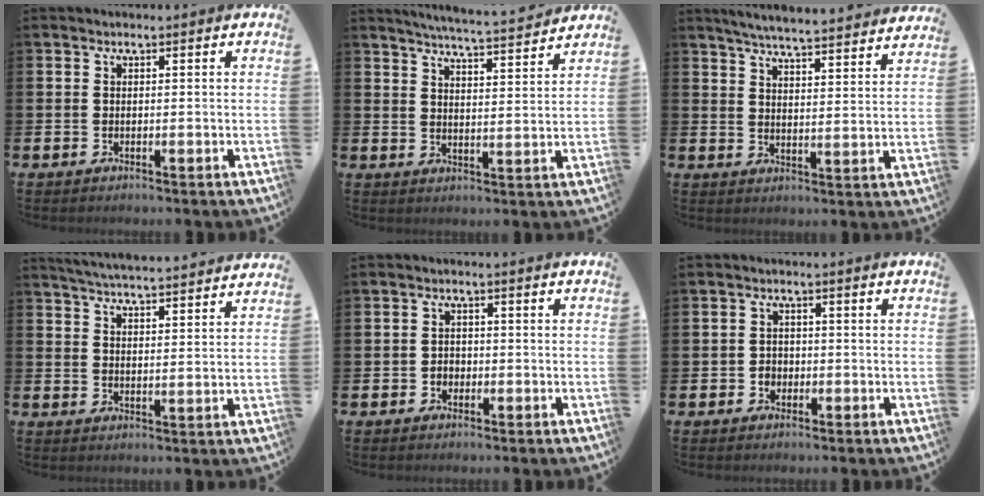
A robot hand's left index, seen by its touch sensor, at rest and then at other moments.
{"total": 5.5, "force": [5.4, -0.5, 0.9], "torque": [-0.026, -0.040, 0.091]}
{"total": 5.7, "force": [5.5, -0.1, 1.1], "torque": [-0.036, -0.044, 0.095]}
{"total": 5.3, "force": [5.2, -0.2, 0.5], "torque": [-0.029, -0.036, 0.093]}
{"total": 1.5, "force": [-0.5, 1.4, 0.4], "torque": [-0.006, 0.004, -0.014]}
{"total": 1.8, "force": [-0.6, 1.6, 0.4], "torque": [-0.005, 0.003, -0.015]}